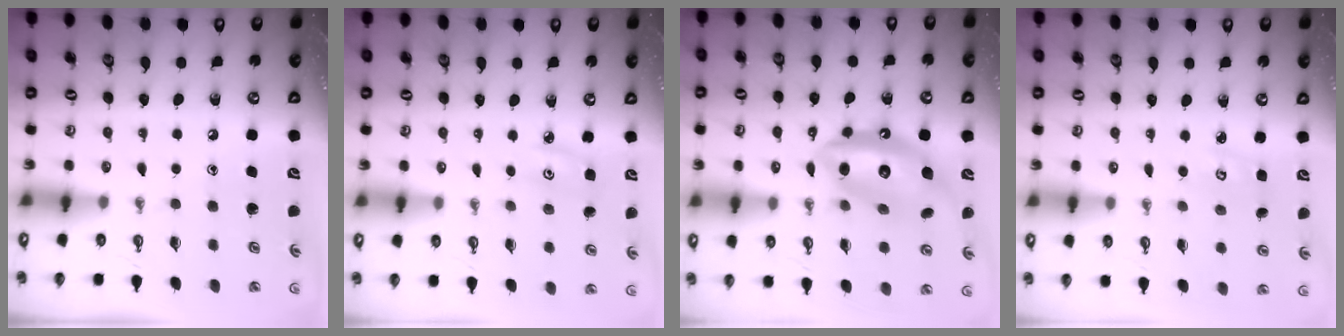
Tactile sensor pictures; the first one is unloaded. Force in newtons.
{"total": 4.5, "press": 4.4, "slide": 0.5}
{"total": 14.6, "press": 14.6, "slide": 1.2}
{"total": 2.7, "press": 2.7, "slide": 0.3}